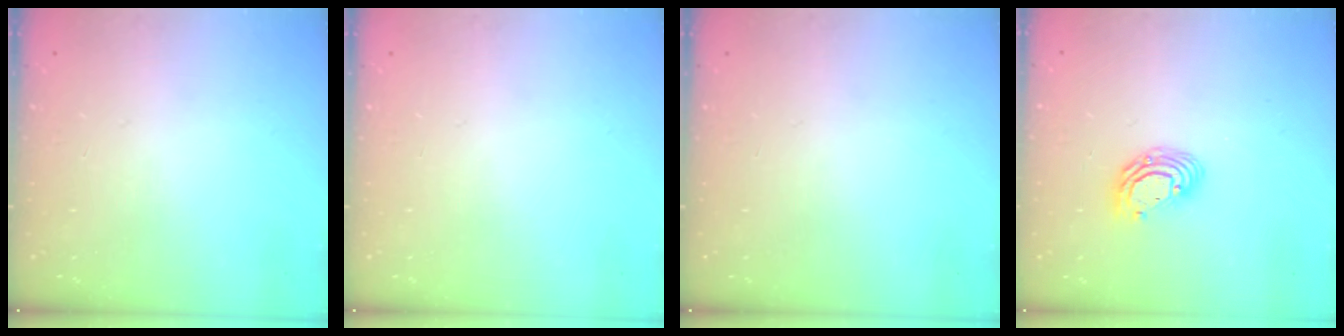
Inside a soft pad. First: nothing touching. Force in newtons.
{"total": 0.0}
{"total": 0.0}
{"total": 8.1, "press": 8.0, "slide": 1.4}